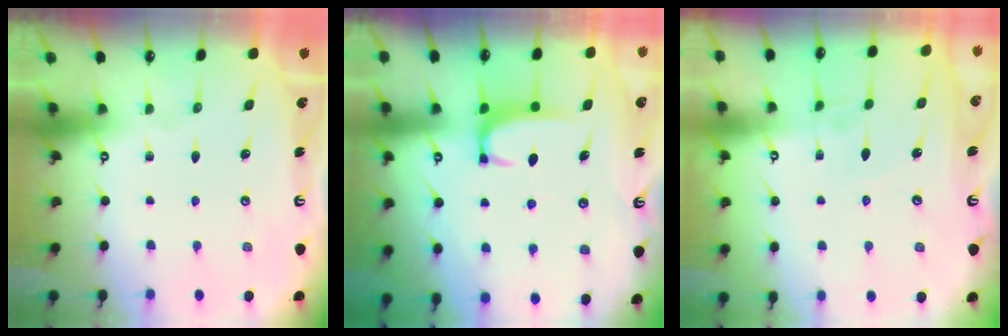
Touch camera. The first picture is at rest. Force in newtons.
{"total": 1.7, "press": 1.6, "slide": 0.4}
{"total": 2.7, "press": 2.7, "slide": 0.4}